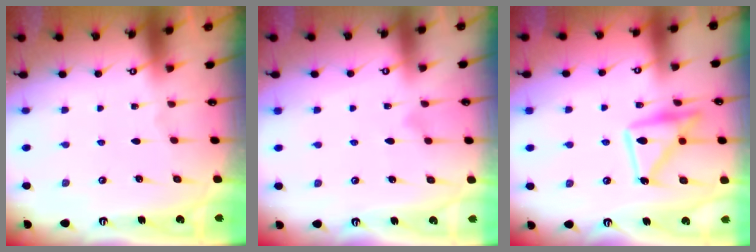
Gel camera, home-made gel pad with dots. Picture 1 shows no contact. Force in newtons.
{"total": 6.0, "press": 6.0, "slide": 0.3}
{"total": 14.1, "press": 14.1, "slide": 0.9}